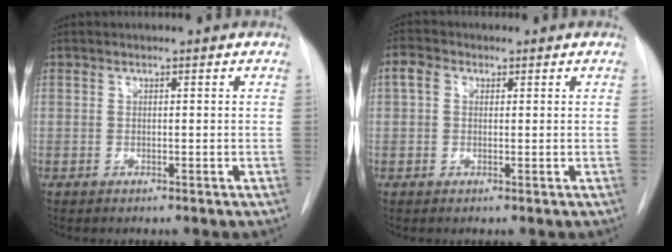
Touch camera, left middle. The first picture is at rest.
{"total": 2.6, "force": [0.8, 2.0, 1.5], "torque": [-0.036, 0.018, 0.014]}